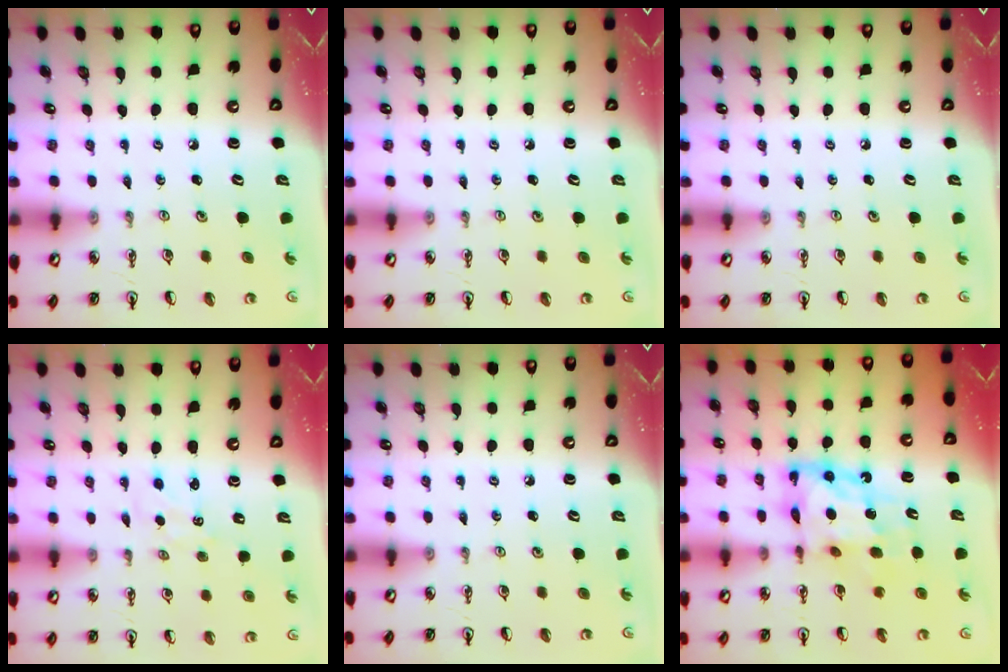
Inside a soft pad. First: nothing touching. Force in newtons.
{"total": 0.0}
{"total": 0.0}
{"total": 1.6, "press": 1.5, "slide": 0.3}
{"total": 0.0}
{"total": 10.8, "press": 10.7, "slide": 0.9}